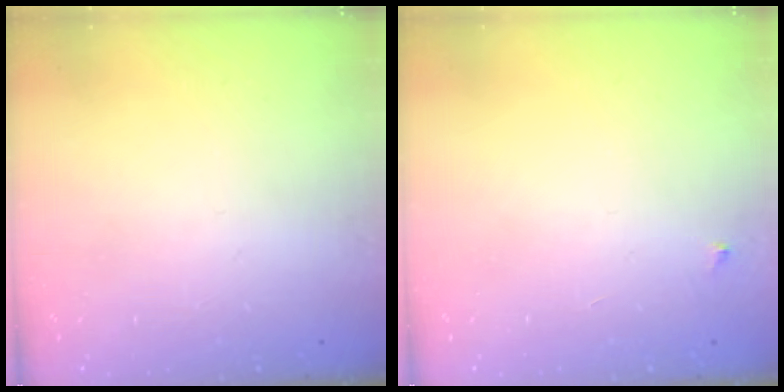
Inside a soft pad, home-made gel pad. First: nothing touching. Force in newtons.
{"total": 3.2, "press": 3.2, "slide": 0.5}